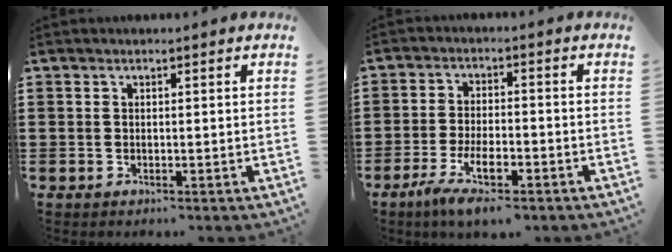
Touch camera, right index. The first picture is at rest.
{"total": 6.2, "force": [-3.8, 1.8, 4.5], "torque": [-0.095, 0.000, -0.071]}